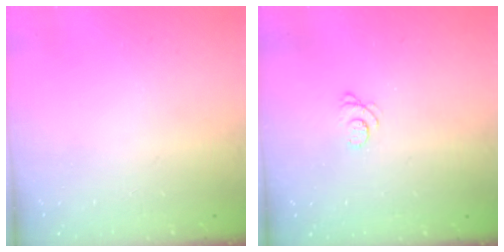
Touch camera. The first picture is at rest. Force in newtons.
{"total": 2.7, "press": 2.7, "slide": 0.3}